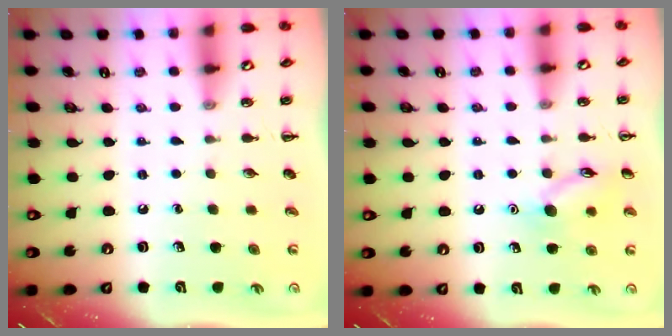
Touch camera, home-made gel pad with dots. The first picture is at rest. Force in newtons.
{"total": 10.3, "press": 10.3, "slide": 0.6}